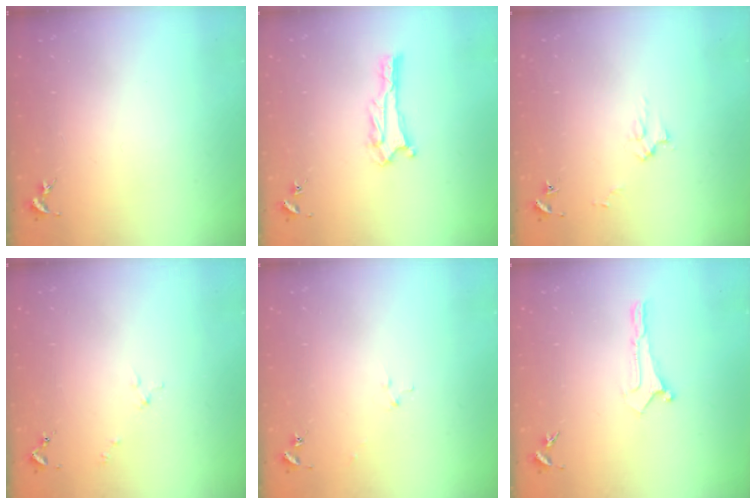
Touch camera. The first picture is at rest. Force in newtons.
{"total": 3.4, "press": 3.4, "slide": 0.2}
{"total": 2.6, "press": 2.6, "slide": 0.3}
{"total": 1.7, "press": 1.7, "slide": 0.3}
{"total": 2.5, "press": 2.5, "slide": 0.3}
{"total": 0.0}